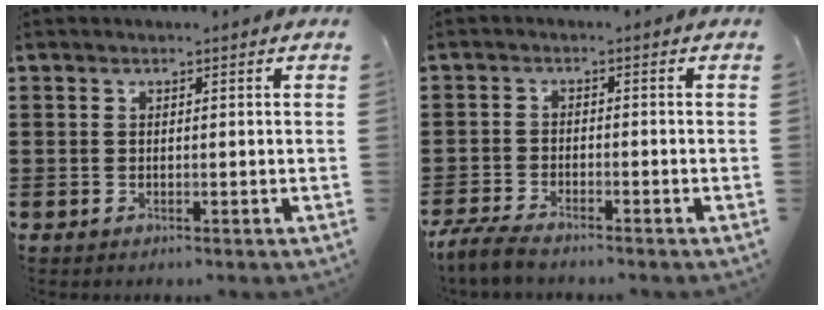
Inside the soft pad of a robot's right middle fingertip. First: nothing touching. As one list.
[{"total": 3.6, "force": [-3.2, 0.2, 1.5], "torque": [-0.048, -0.010, -0.069]}]